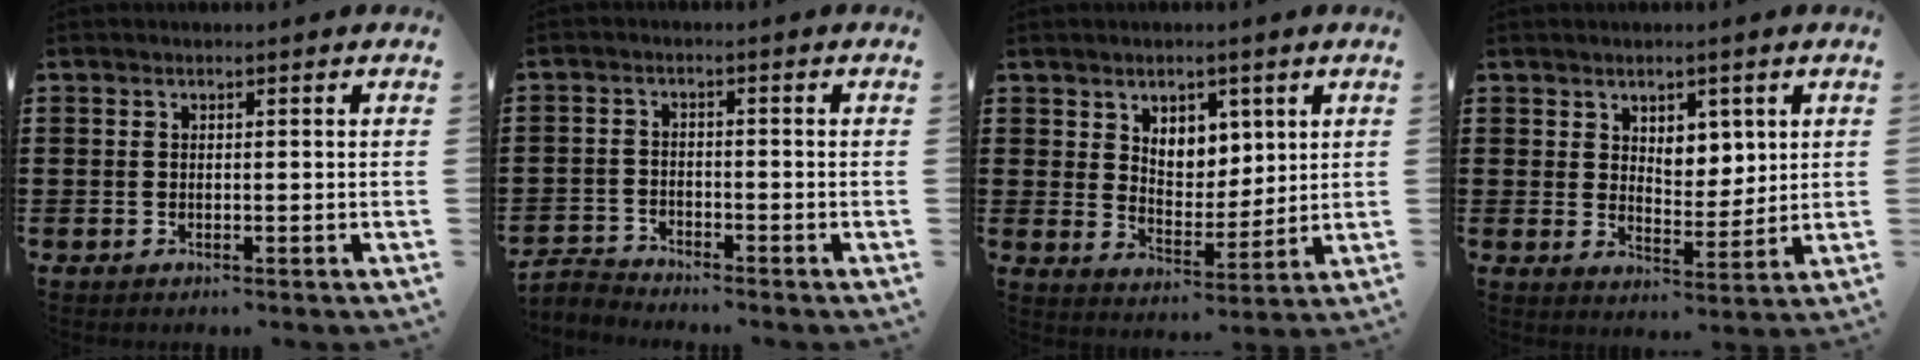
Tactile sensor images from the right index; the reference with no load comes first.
{"total": 2.5, "force": [-2.5, 0.4, 0.1], "torque": [-0.016, 0.001, -0.055]}
{"total": 5.2, "force": [3.4, 3.7, 1.4], "torque": [-0.040, -0.002, 0.060]}
{"total": 4.4, "force": [2.9, 2.9, 1.6], "torque": [-0.028, -0.003, 0.049]}